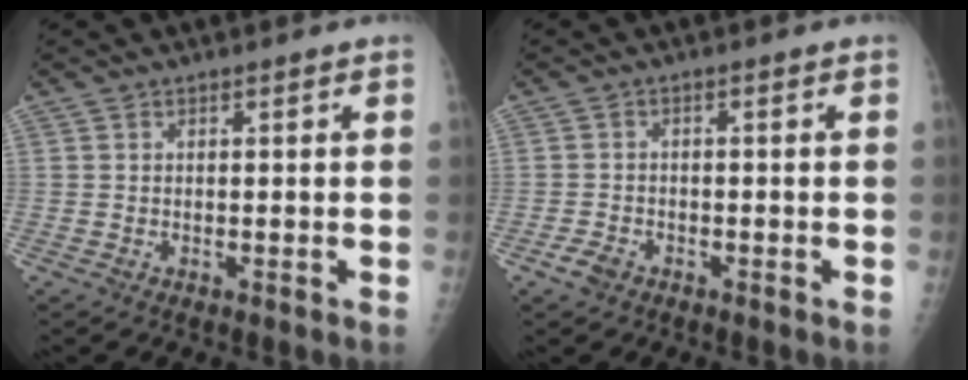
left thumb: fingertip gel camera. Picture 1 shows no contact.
{"total": 2.5, "force": [-1.7, 1.5, 1.1], "torque": [-0.021, 0.008, -0.028]}